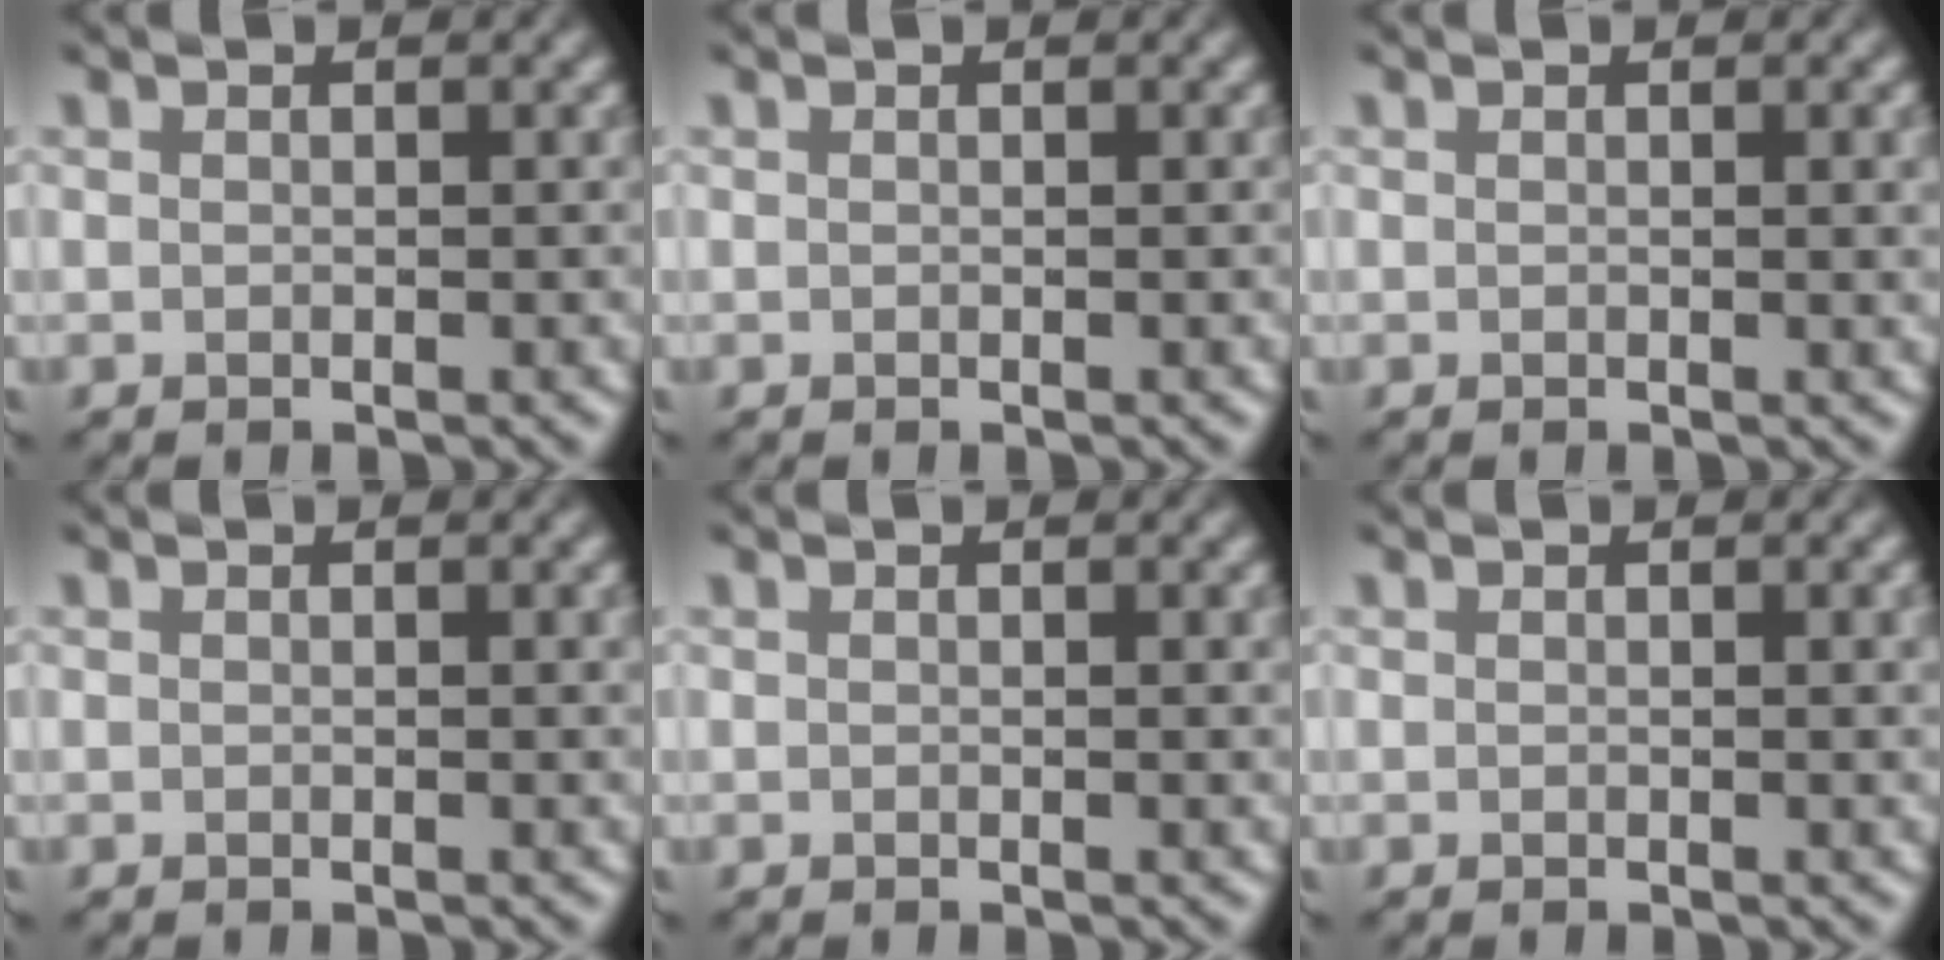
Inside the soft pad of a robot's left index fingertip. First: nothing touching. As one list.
[{"total": 0.0}, {"total": 1.2, "force": [0.2, 0.3, 1.1], "torque": [-0.011, 0.001, 0.001]}, {"total": 0.7, "force": [0.2, 0.1, 0.7], "torque": [-0.007, 0.002, 0.001]}, {"total": 0.8, "force": [0.2, 0.2, 0.7], "torque": [-0.007, 0.001, 0.001]}, {"total": 1.1, "force": [0.2, 0.3, 1.1], "torque": [-0.012, 0.002, 0.002]}]